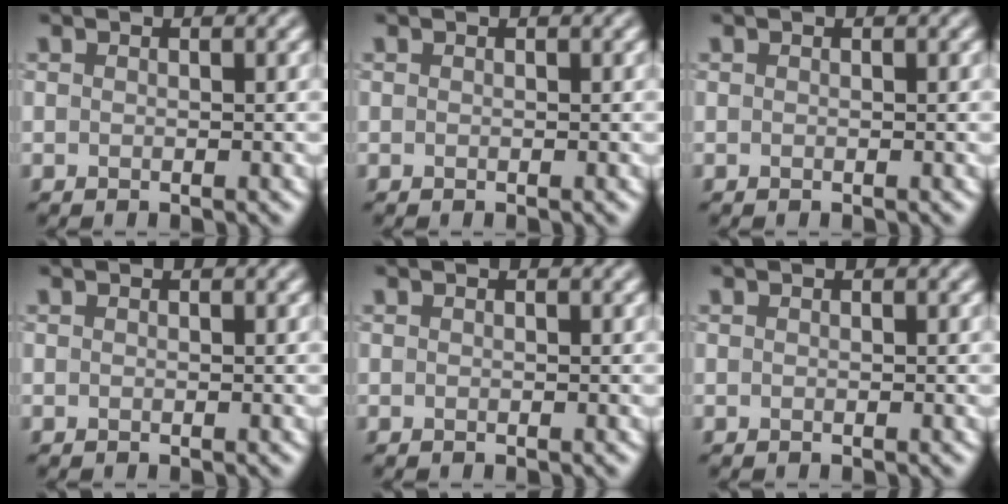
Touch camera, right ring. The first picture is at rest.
{"total": 0.0}
{"total": 0.0}
{"total": 0.0}
{"total": 0.0}
{"total": 0.0}